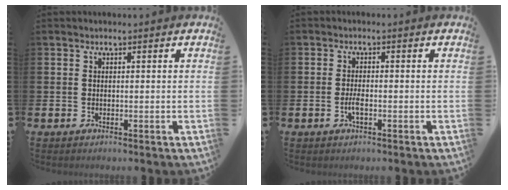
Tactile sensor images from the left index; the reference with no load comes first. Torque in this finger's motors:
{"motor_torque": [0.11, 0.02, 0.05, 0.06]}